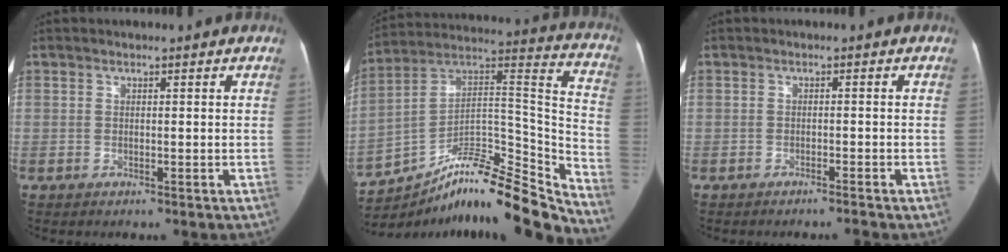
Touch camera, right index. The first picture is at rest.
{"total": 23.4, "force": [-20.4, 3.4, 10.9], "torque": [-0.143, 0.061, -0.325]}
{"total": 1.3, "force": [-1.2, -0.3, 0.3], "torque": [-0.007, 0.001, -0.019]}